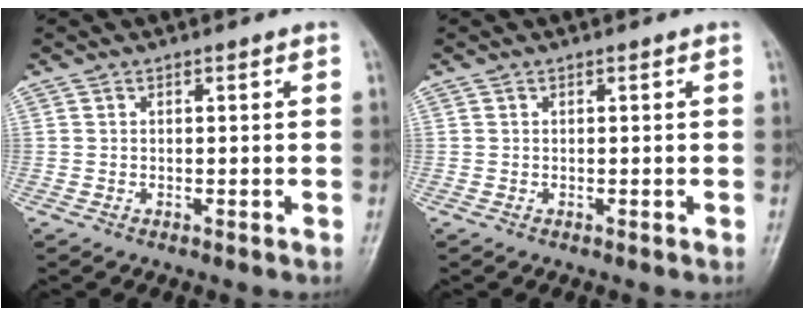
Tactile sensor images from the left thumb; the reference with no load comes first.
{"total": 0.0}